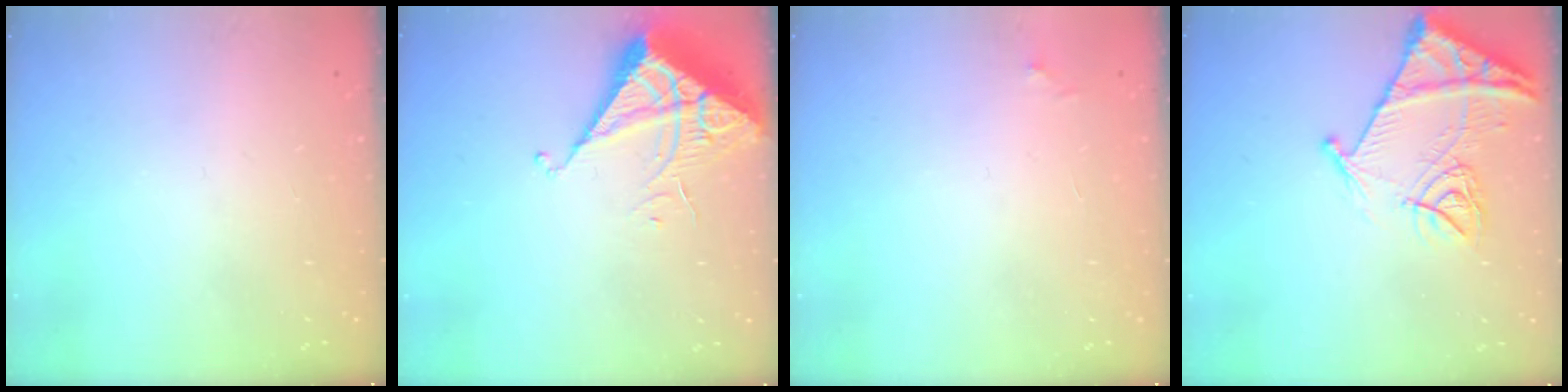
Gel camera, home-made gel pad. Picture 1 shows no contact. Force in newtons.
{"total": 7.0, "press": 7.0, "slide": 0.3}
{"total": 3.3, "press": 3.2, "slide": 0.5}
{"total": 13.6, "press": 13.6, "slide": 1.5}